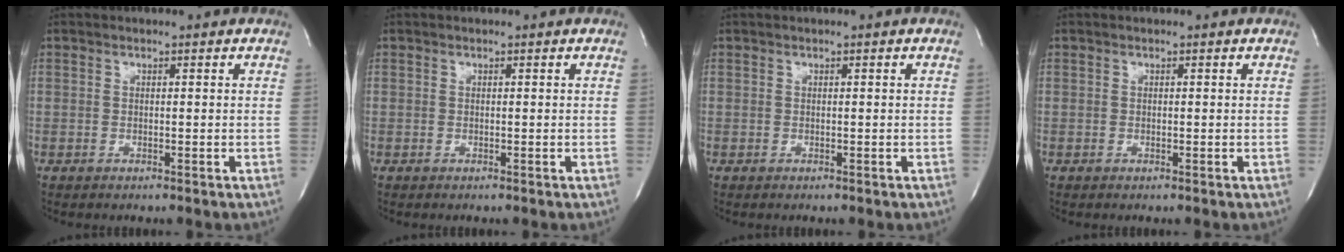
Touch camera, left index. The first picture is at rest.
{"total": 0.0}
{"total": 0.0}
{"total": 0.0}